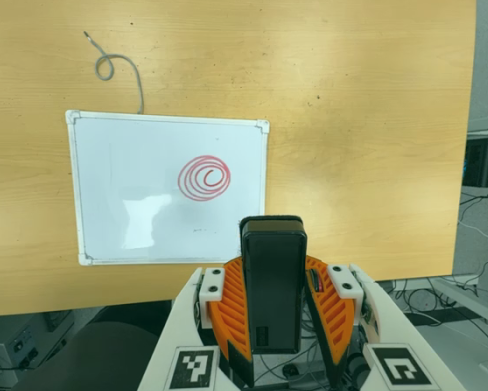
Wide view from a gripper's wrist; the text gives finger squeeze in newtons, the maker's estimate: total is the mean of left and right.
{"total": 8.0, "left": 6.4, "right": 9.7}